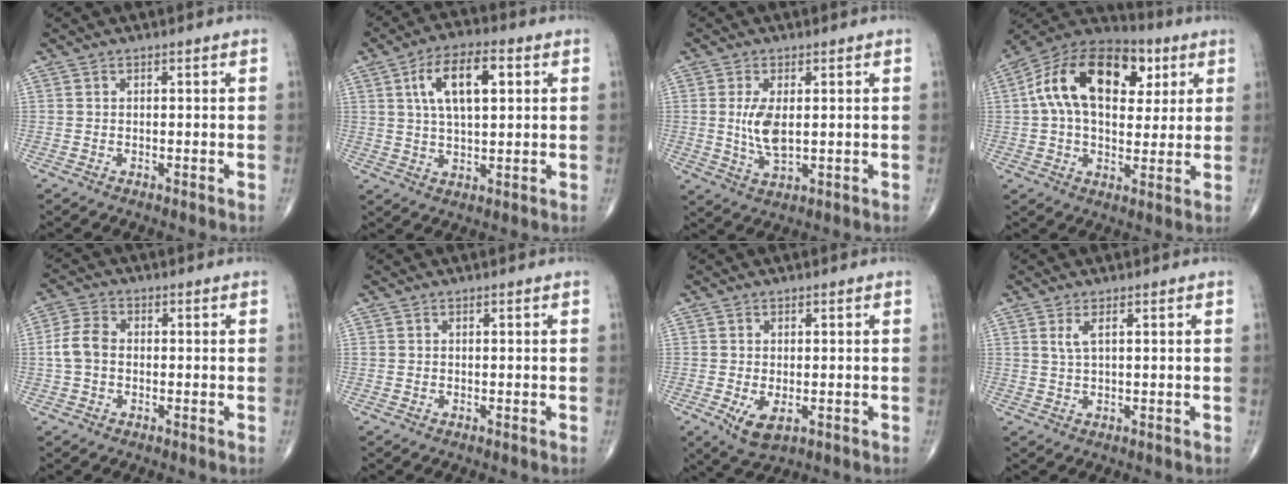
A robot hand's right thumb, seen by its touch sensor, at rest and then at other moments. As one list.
[{"total": 11.4, "force": [3.4, 5.0, 9.7], "torque": [-0.163, 0.004, 0.057]}, {"total": 6.3, "force": [0.6, 2.7, 5.6], "torque": [-0.114, -0.012, 0.017]}, {"total": 21.0, "force": [5.5, 12.7, 15.7], "torque": [-0.249, 0.015, 0.079]}, {"total": 5.2, "force": [-0.4, 3.7, 3.7], "torque": [-0.077, 0.015, -0.014]}, {"total": 0.0}, {"total": 4.7, "force": [-1.3, 2.3, 3.9], "torque": [-0.071, -0.012, -0.015]}, {"total": 2.3, "force": [0.9, 0.5, 2.0], "torque": [-0.048, -0.001, 0.022]}]